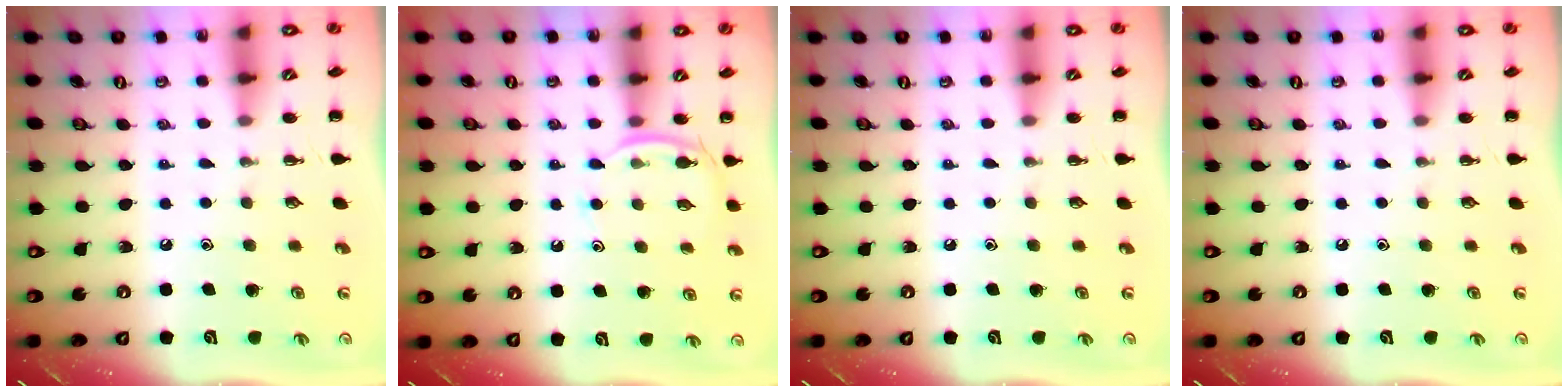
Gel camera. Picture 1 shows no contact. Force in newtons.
{"total": 5.1, "press": 4.8, "slide": 1.5}
{"total": 0.0}
{"total": 0.0}